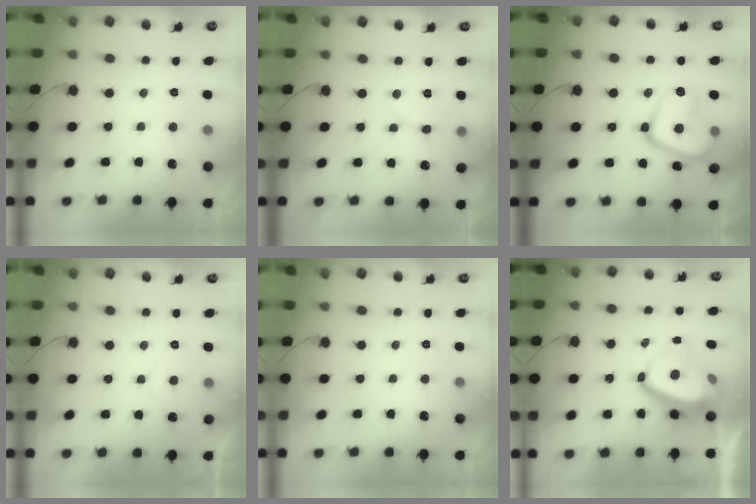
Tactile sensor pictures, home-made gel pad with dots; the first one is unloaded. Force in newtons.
{"total": 2.9, "press": 2.9, "slide": 0.3}
{"total": 14.6, "press": 14.6, "slide": 1.0}
{"total": 2.1, "press": 2.0, "slide": 0.9}
{"total": 0.0}
{"total": 7.6, "press": 7.6, "slide": 1.0}